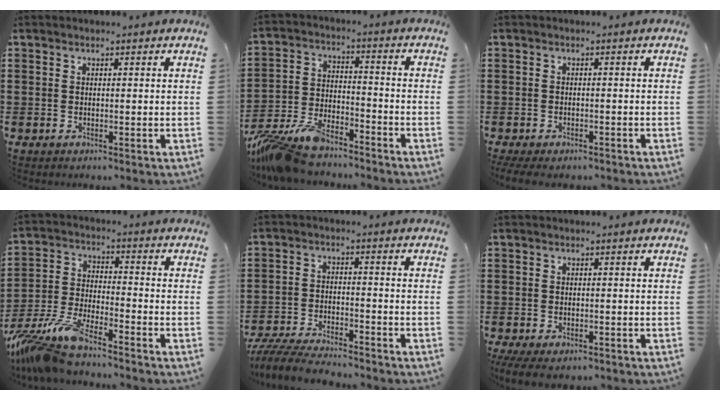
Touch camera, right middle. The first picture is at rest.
{"total": 8.9, "force": [-8.1, 2.2, 3.1], "torque": [-0.077, 0.011, -0.159]}
{"total": 1.4, "force": [-1.4, 0.3, 0.4], "torque": [-0.011, -0.001, -0.028]}
{"total": 9.2, "force": [-8.4, 0.4, 3.7], "torque": [-0.094, -0.006, -0.172]}
{"total": 6.0, "force": [-5.8, 0.6, 1.7], "torque": [-0.042, -0.001, -0.115]}
{"total": 1.6, "force": [-1.4, 0.4, 0.6], "torque": [-0.021, -0.003, -0.030]}